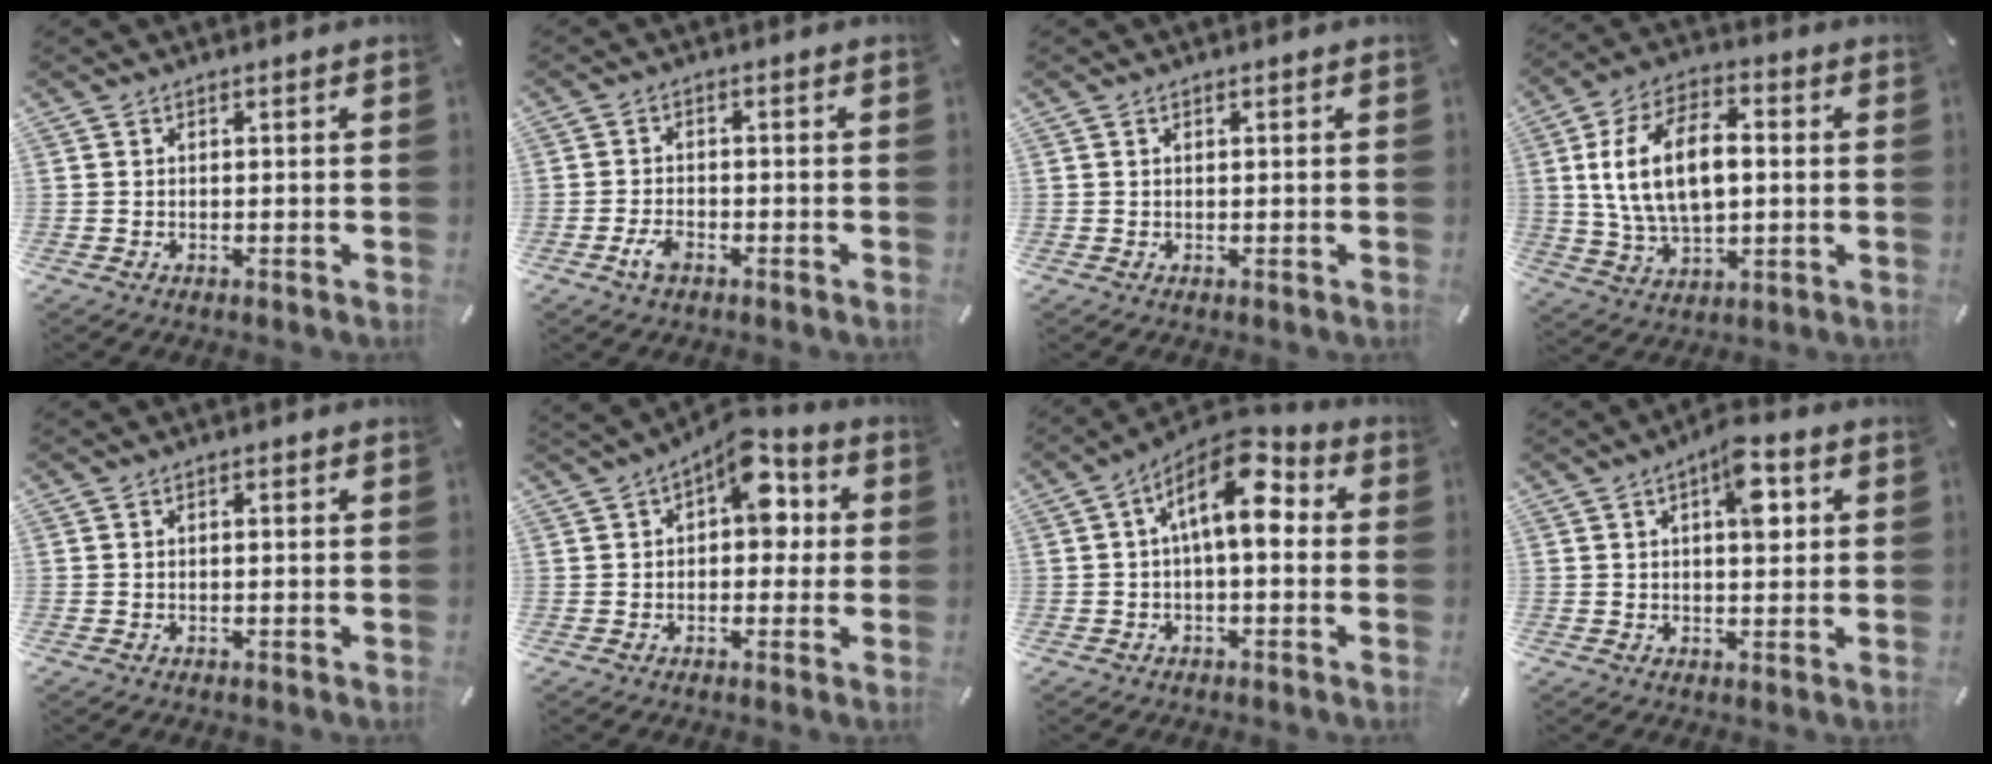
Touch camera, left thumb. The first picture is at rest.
{"total": 3.5, "force": [-2.0, 1.8, 2.2], "torque": [-0.056, 0.003, -0.041]}
{"total": 0.0}
{"total": 16.1, "force": [1.6, 10.0, 12.5], "torque": [-0.252, 0.011, 0.027]}
{"total": 0.7, "force": [0.0, 0.3, 0.6], "torque": [-0.011, 0.001, -0.001]}
{"total": 10.8, "force": [3.6, 6.4, 7.9], "torque": [-0.097, -0.015, 0.059]}
{"total": 12.2, "force": [3.1, 5.8, 10.2], "torque": [-0.167, -0.016, 0.053]}
{"total": 8.1, "force": [2.4, 3.8, 6.8], "torque": [-0.078, -0.011, 0.032]}